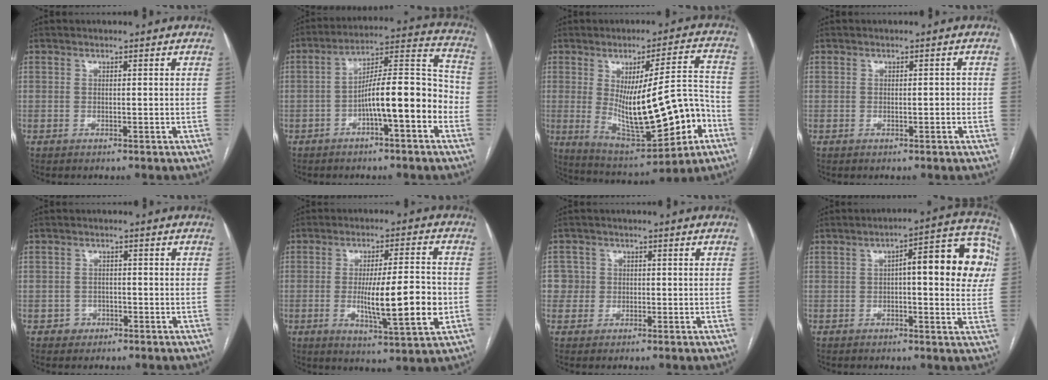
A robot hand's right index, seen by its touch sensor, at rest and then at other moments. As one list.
[{"total": 13.2, "force": [-3.8, 2.3, 12.5], "torque": [-0.195, 0.034, -0.057]}, {"total": 18.8, "force": [-3.9, 4.1, 17.9], "torque": [-0.283, 0.001, -0.035]}, {"total": 1.5, "force": [-0.2, 0.5, 1.4], "torque": [-0.021, 0.002, 0.001]}, {"total": 2.2, "force": [-0.9, 2.0, 0.0], "torque": [0.011, 0.011, -0.014]}, {"total": 12.5, "force": [-2.0, 1.4, 12.3], "torque": [-0.199, -0.011, -0.031]}, {"total": 3.2, "force": [0.2, 3.2, -0.2], "torque": [0.023, 0.014, 0.003]}, {"total": 14.0, "force": [2.3, 3.6, 13.4], "torque": [-0.159, 0.038, 0.021]}]